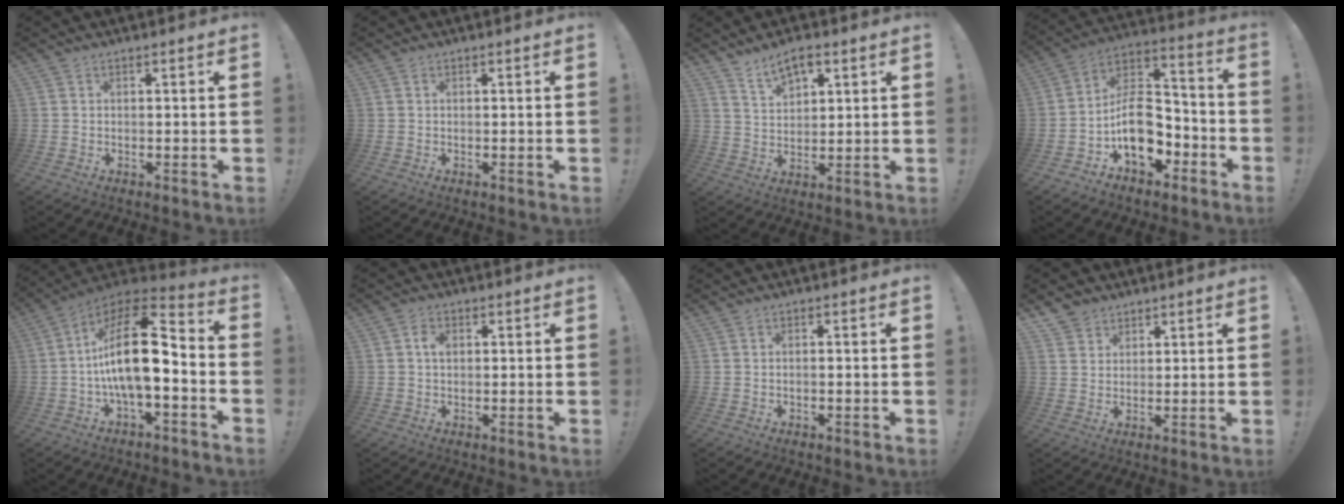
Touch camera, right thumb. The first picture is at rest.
{"total": 0.0}
{"total": 6.6, "force": [4.6, 3.3, 3.3], "torque": [-0.061, -0.017, 0.084]}
{"total": 15.4, "force": [-5.0, 10.9, 9.7], "torque": [-0.150, 0.027, -0.079]}
{"total": 19.5, "force": [-0.4, 8.4, 17.6], "torque": [-0.313, 0.011, -0.004]}
{"total": 2.7, "force": [0.4, 1.8, 2.0], "torque": [-0.032, 0.003, 0.005]}
{"total": 0.9, "force": [-0.7, 0.0, 0.6], "torque": [-0.019, 0.004, -0.012]}
{"total": 4.5, "force": [3.3, 3.0, 0.3], "torque": [-0.002, -0.021, 0.064]}